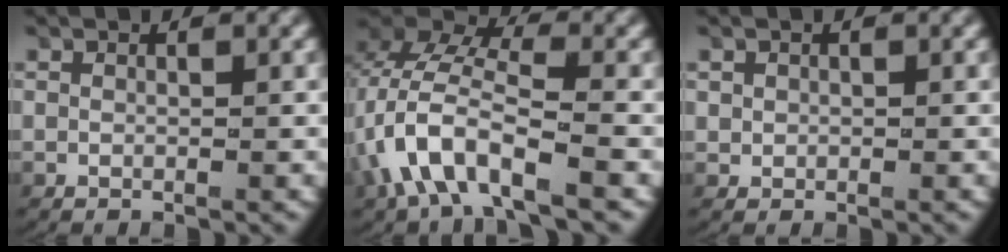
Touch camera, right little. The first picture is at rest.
{"total": 8.0, "force": [0.4, 5.1, 6.2], "torque": [-0.136, -0.004, 0.004]}
{"total": 0.9, "force": [0.2, 0.8, 0.3], "torque": [-0.015, -0.006, 0.009]}